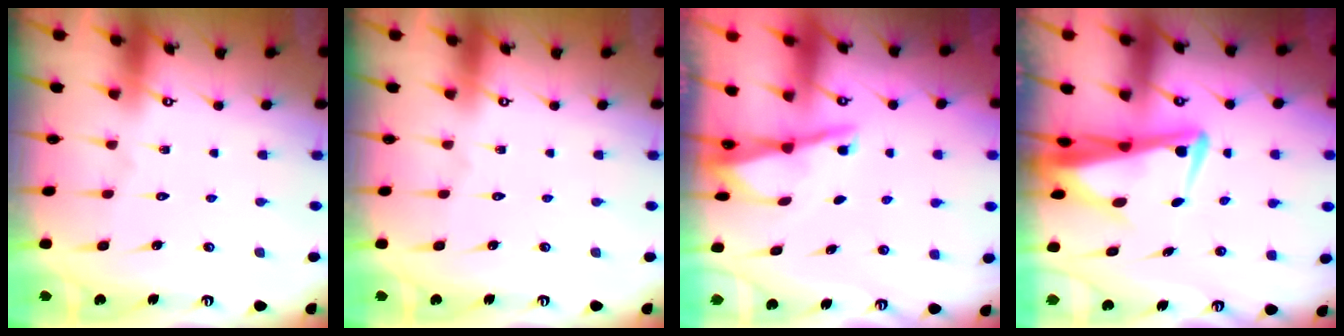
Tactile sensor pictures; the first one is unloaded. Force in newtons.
{"total": 0.0}
{"total": 2.9, "press": 2.8, "slide": 0.3}
{"total": 5.2, "press": 5.0, "slide": 1.3}